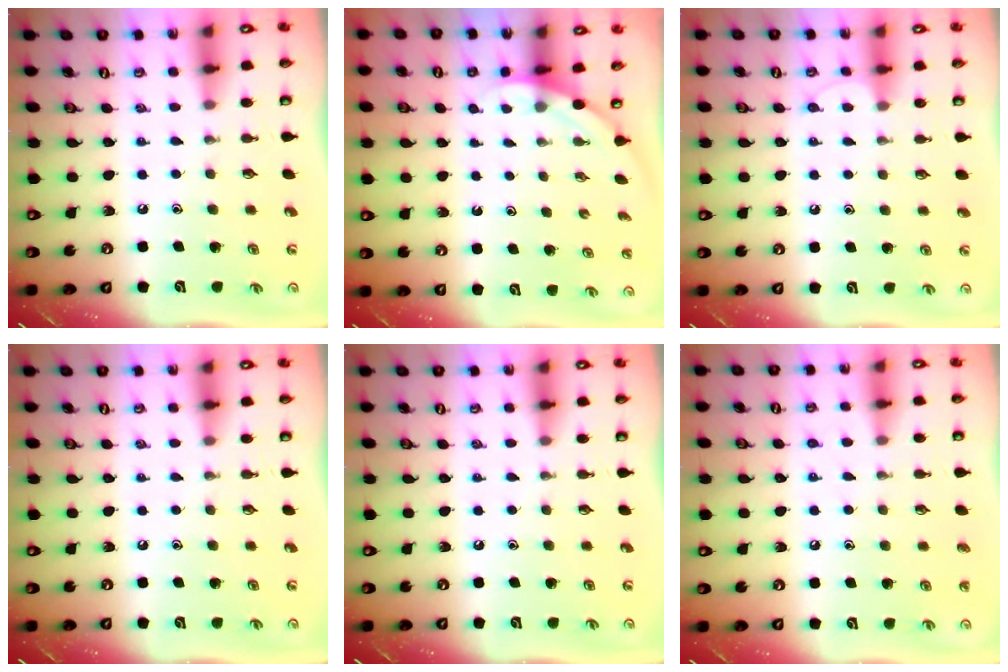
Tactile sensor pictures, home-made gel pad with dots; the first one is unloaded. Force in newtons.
{"total": 2.2, "press": 2.2, "slide": 0.0}
{"total": 6.0, "press": 6.0, "slide": 0.7}
{"total": 0.0}
{"total": 0.0}
{"total": 7.2, "press": 7.2, "slide": 0.8}